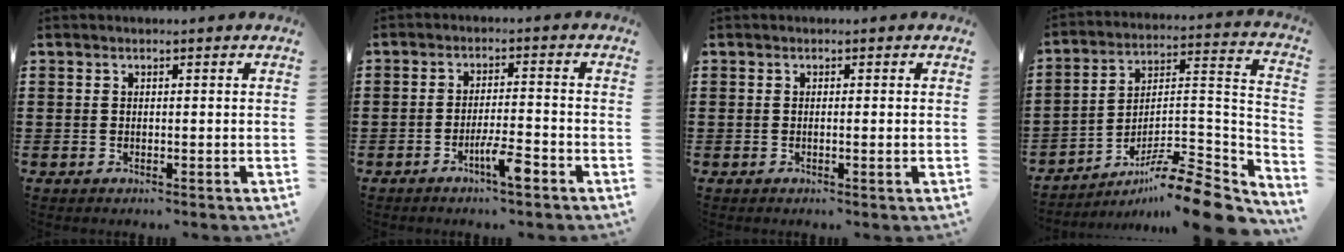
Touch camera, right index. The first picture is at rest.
{"total": 5.2, "force": [-3.2, 0.6, 4.1], "torque": [-0.078, -0.005, -0.058]}
{"total": 0.7, "force": [-0.1, -0.1, 0.7], "torque": [-0.013, -0.006, -0.001]}
{"total": 11.7, "force": [-9.6, 1.4, 6.5], "torque": [-0.093, 0.020, -0.185]}